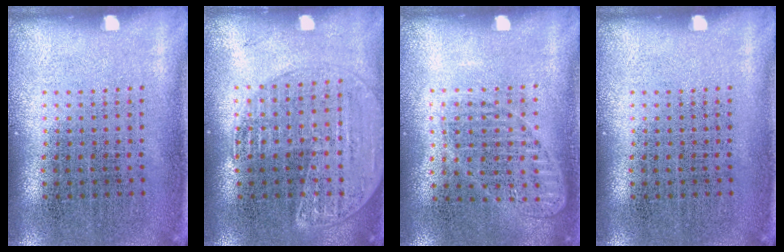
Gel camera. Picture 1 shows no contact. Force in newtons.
{"total": 1.6, "press": 1.6, "slide": 0.5}
{"total": 1.2, "press": 1.1, "slide": 0.3}
{"total": 0.0}